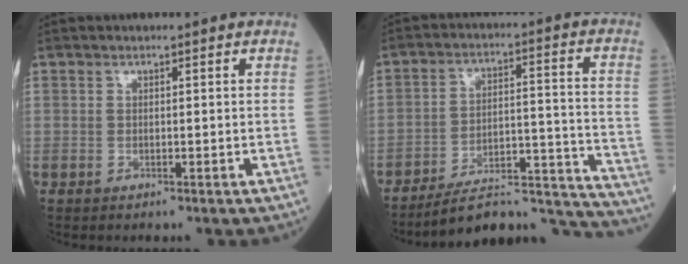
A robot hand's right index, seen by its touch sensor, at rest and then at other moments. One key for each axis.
{"total": 19.1, "fx": -18.3, "fy": 1.8, "fz": 5.1, "tx": -0.028, "ty": 0.042, "tz": -0.260}